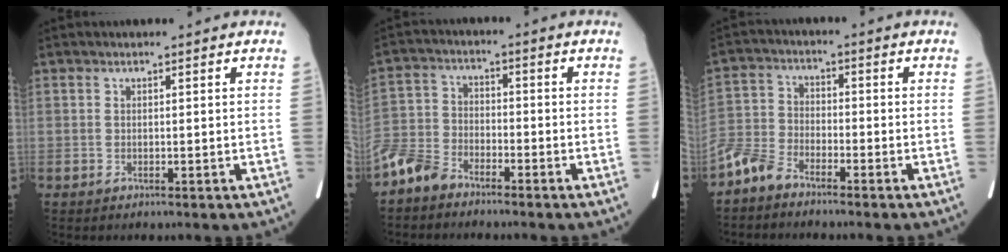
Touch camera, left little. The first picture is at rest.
{"total": 6.3, "force": [-5.3, 2.8, 2.0], "torque": [-0.050, -0.011, -0.116]}
{"total": 5.1, "force": [-4.3, 2.0, 2.0], "torque": [-0.053, -0.010, -0.096]}